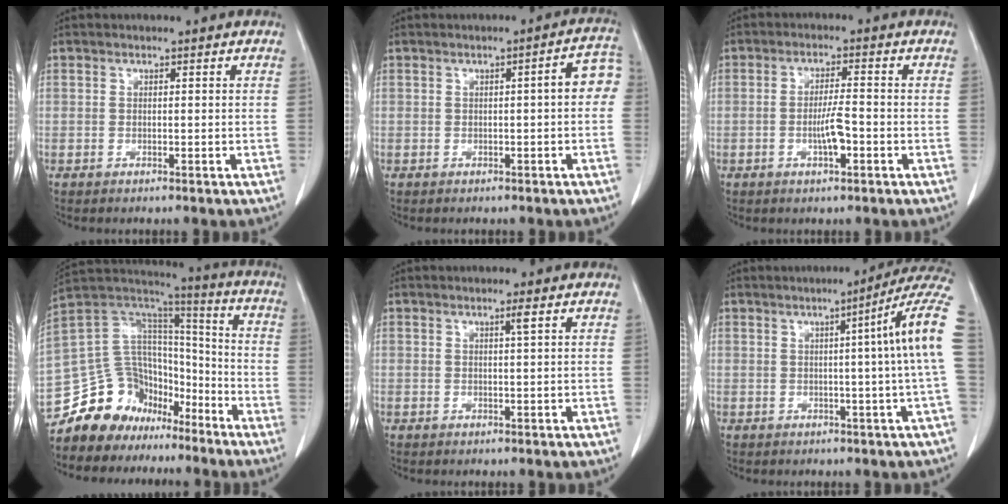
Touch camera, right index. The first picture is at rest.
{"total": 4.3, "force": [0.0, 0.8, 4.2], "torque": [-0.043, 0.015, -0.006]}
{"total": 4.4, "force": [-1.4, 0.5, 4.1], "torque": [-0.077, -0.001, -0.026]}
{"total": 15.7, "force": [-11.7, 9.7, 3.7], "torque": [-0.071, 0.093, -0.204]}
{"total": 1.1, "force": [0.5, -0.3, 0.9], "torque": [-0.022, -0.003, 0.012]}
{"total": 10.7, "force": [1.1, -2.1, 10.4], "torque": [-0.116, 0.016, 0.006]}